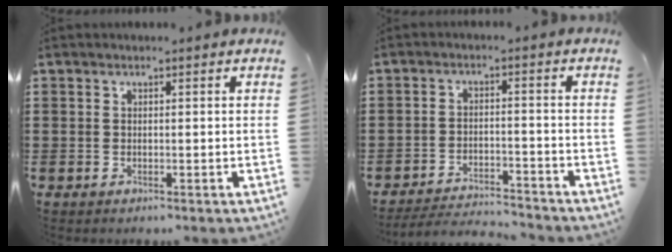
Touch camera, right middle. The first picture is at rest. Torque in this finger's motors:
{"motor_torque": [0.29, 0.04, 0.00, 0.03]}